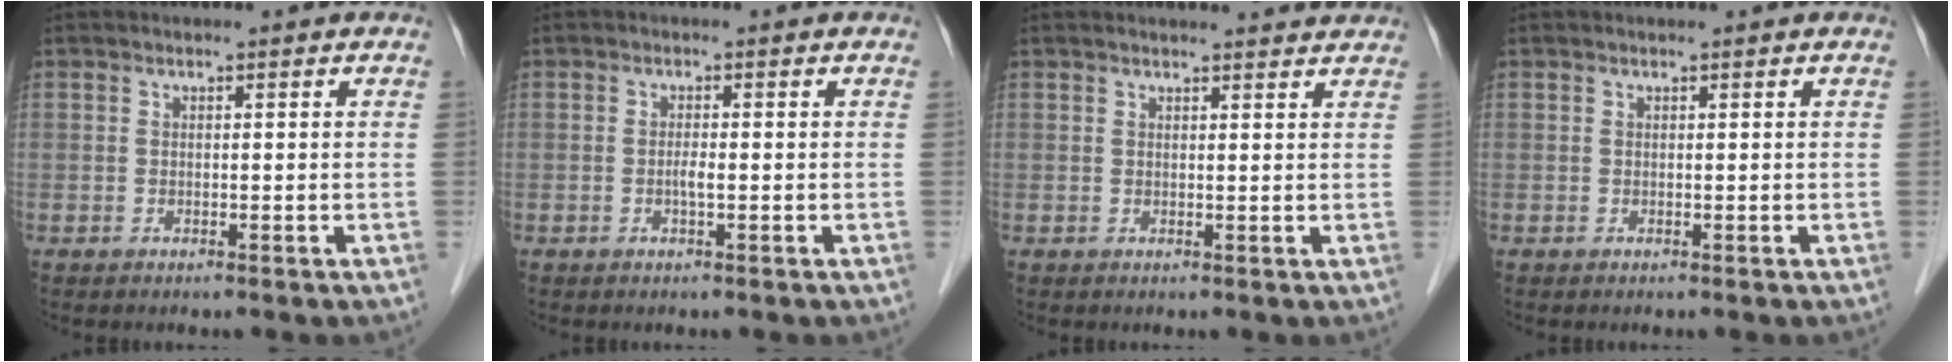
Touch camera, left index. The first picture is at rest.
{"total": 1.2, "force": [-0.3, 0.1, 1.2], "torque": [-0.024, 0.000, -0.005]}
{"total": 5.4, "force": [5.3, 0.6, 1.0], "torque": [-0.011, 0.011, 0.050]}
{"total": 0.0}